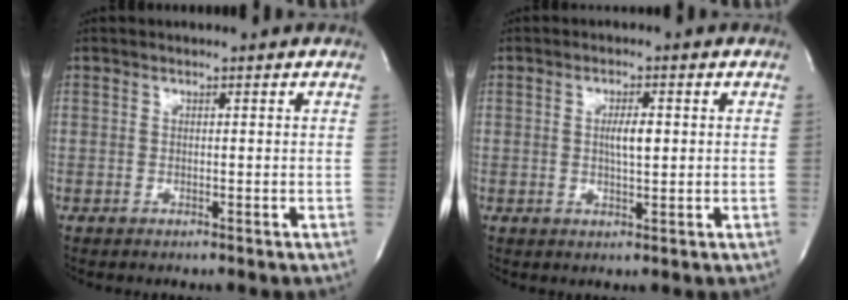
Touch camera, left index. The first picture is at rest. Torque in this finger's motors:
{"motor_torque": [0.69, -0.17, 0.18, 0.03]}